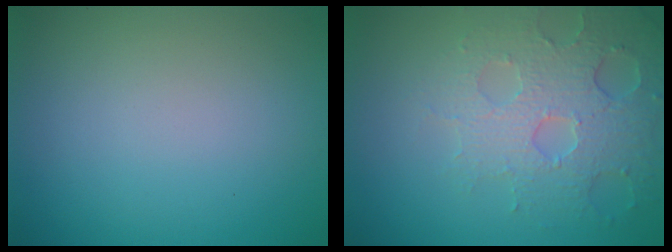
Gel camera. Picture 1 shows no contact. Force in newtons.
{"total": 4.6, "press": 4.3, "slide": 1.6}